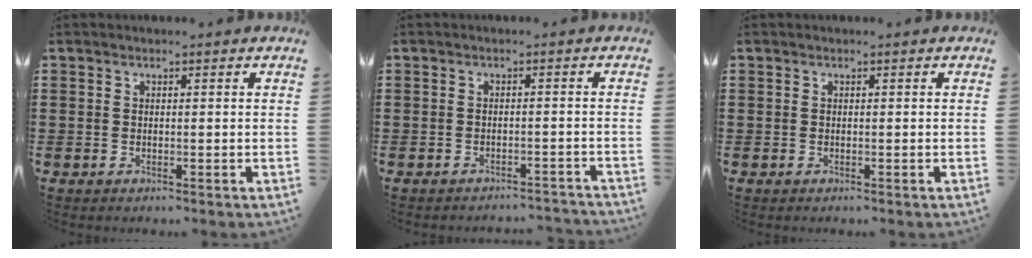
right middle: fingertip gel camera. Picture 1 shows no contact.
{"total": 1.7, "force": [-1.7, -0.1, 0.0], "torque": [-0.007, -0.002, -0.035]}
{"total": 0.0}